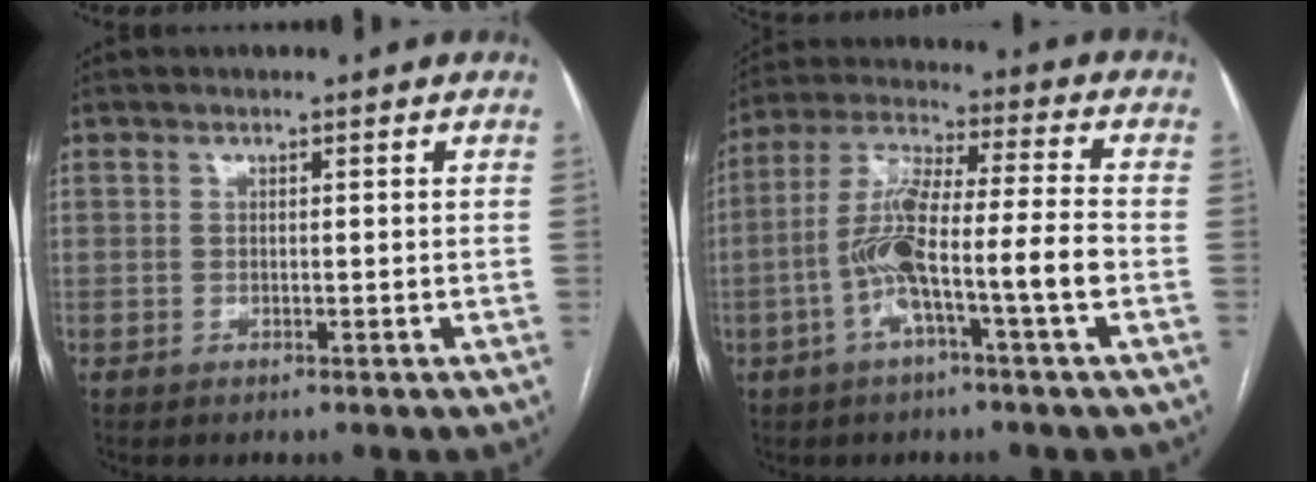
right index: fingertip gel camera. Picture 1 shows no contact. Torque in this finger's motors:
{"motor_torque": [1.74, -0.40, 0.45, 0.21]}